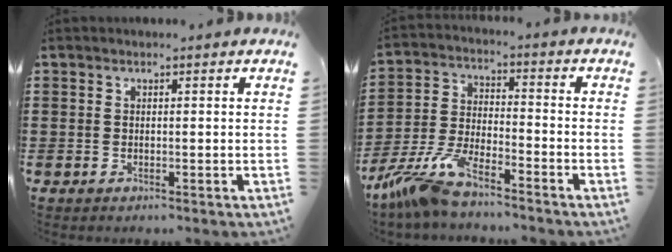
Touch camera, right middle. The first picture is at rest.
{"total": 8.3, "force": [-7.4, 0.9, 3.8], "torque": [-0.101, -0.007, -0.150]}